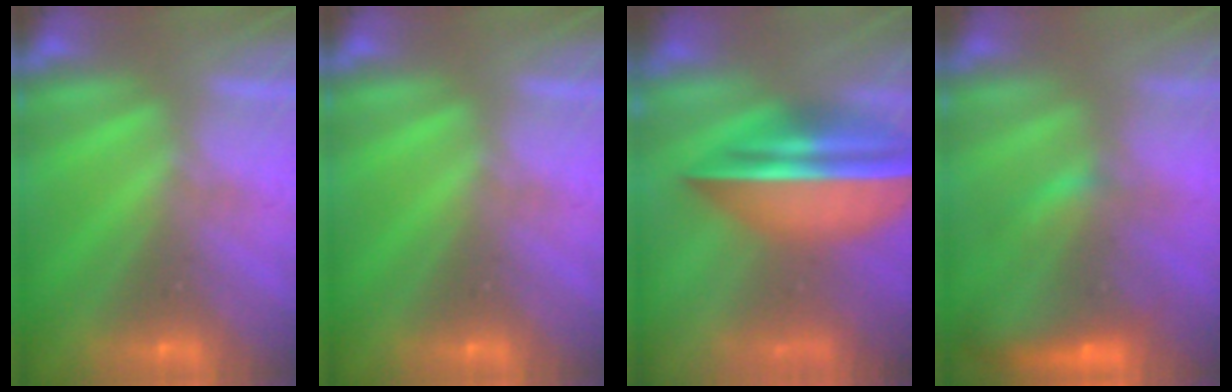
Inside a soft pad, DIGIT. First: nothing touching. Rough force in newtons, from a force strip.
{"total": 0.0}
{"total": 7.5}
{"total": 8.9}